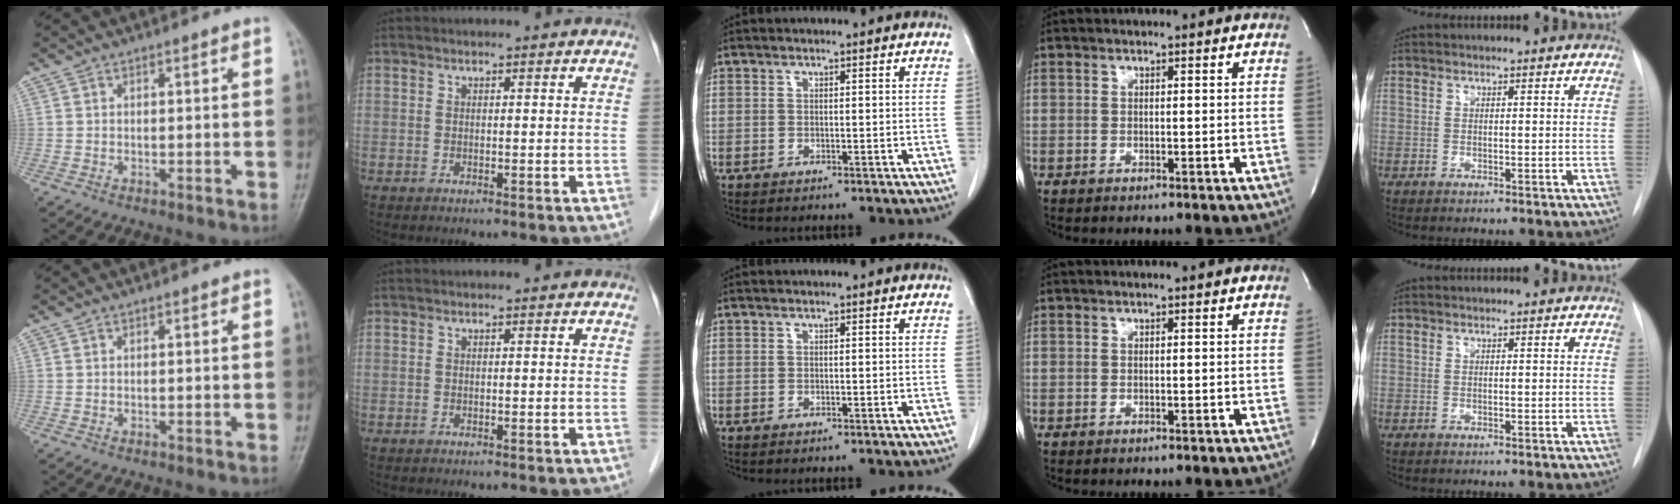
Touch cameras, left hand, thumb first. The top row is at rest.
{}